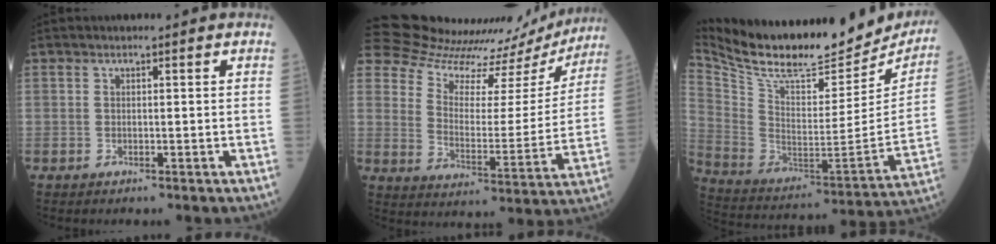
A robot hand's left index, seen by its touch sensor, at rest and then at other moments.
{"total": 25.2, "force": [24.3, 4.7, 4.5], "torque": [-0.070, -0.063, 0.321]}
{"total": 28.0, "force": [24.8, 7.1, 10.8], "torque": [-0.201, -0.053, 0.365]}